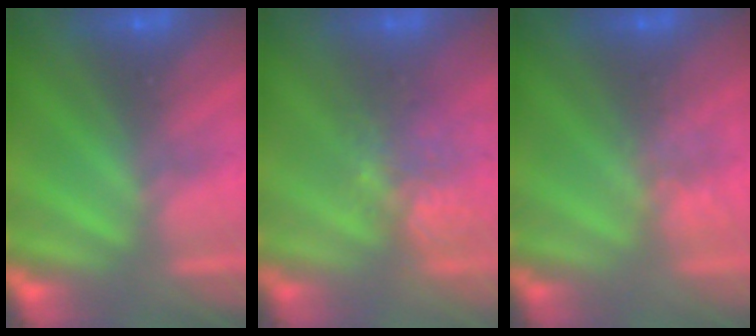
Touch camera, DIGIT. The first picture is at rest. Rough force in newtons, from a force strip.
{"total": 3.7}
{"total": 2.1}